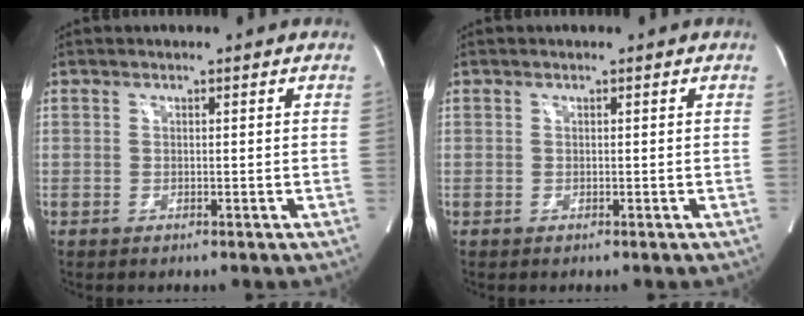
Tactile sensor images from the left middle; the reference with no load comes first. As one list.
[{"total": 0.0}]